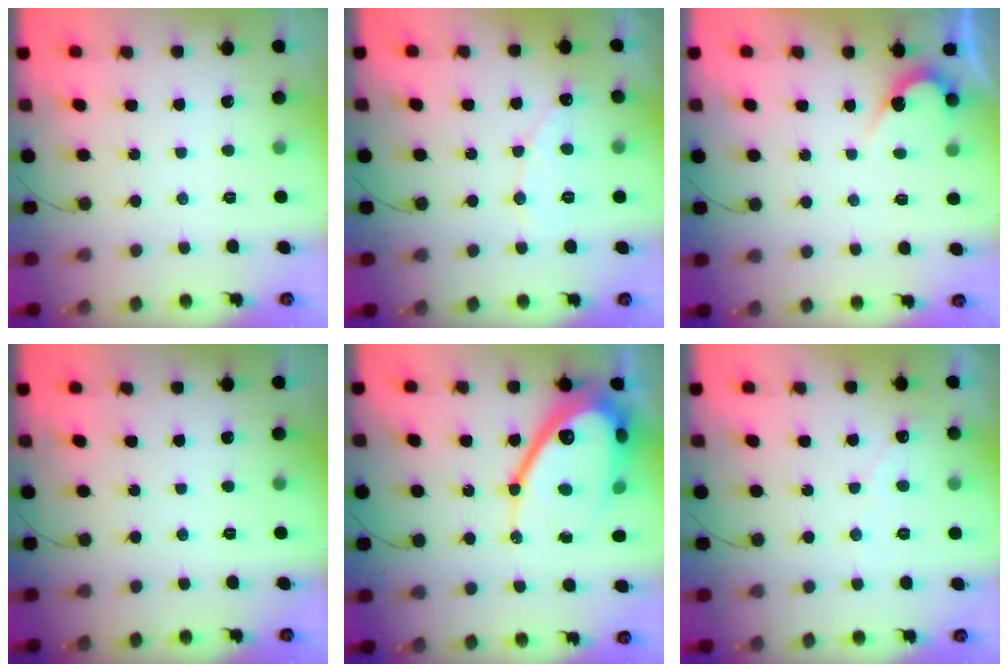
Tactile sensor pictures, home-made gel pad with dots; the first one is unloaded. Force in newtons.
{"total": 7.0, "press": 6.9, "slide": 0.4}
{"total": 3.8, "press": 3.8, "slide": 0.2}
{"total": 0.0}
{"total": 22.5, "press": 22.4, "slide": 1.8}
{"total": 2.4, "press": 2.4, "slide": 0.1}